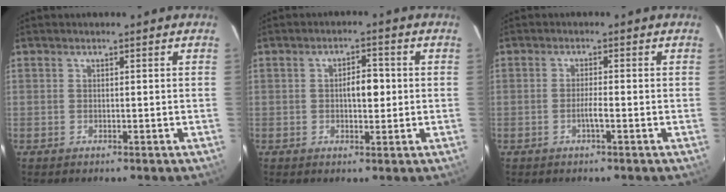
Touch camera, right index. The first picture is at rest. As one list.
[{"total": 3.9, "force": [0.0, 1.6, 3.5], "torque": [-0.057, 0.007, 0.003]}, {"total": 2.8, "force": [-1.2, -0.1, 2.6], "torque": [-0.047, 0.000, -0.023]}]